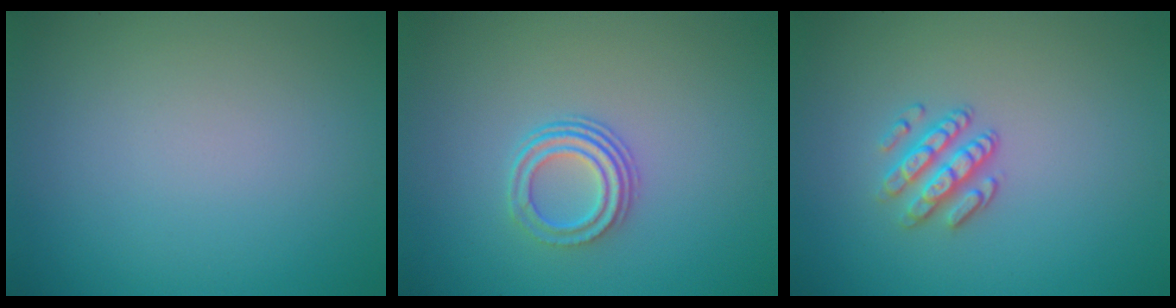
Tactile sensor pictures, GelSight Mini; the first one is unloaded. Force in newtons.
{"total": 3.0, "press": 2.2, "slide": 2.0}
{"total": 2.7, "press": 2.4, "slide": 1.2}